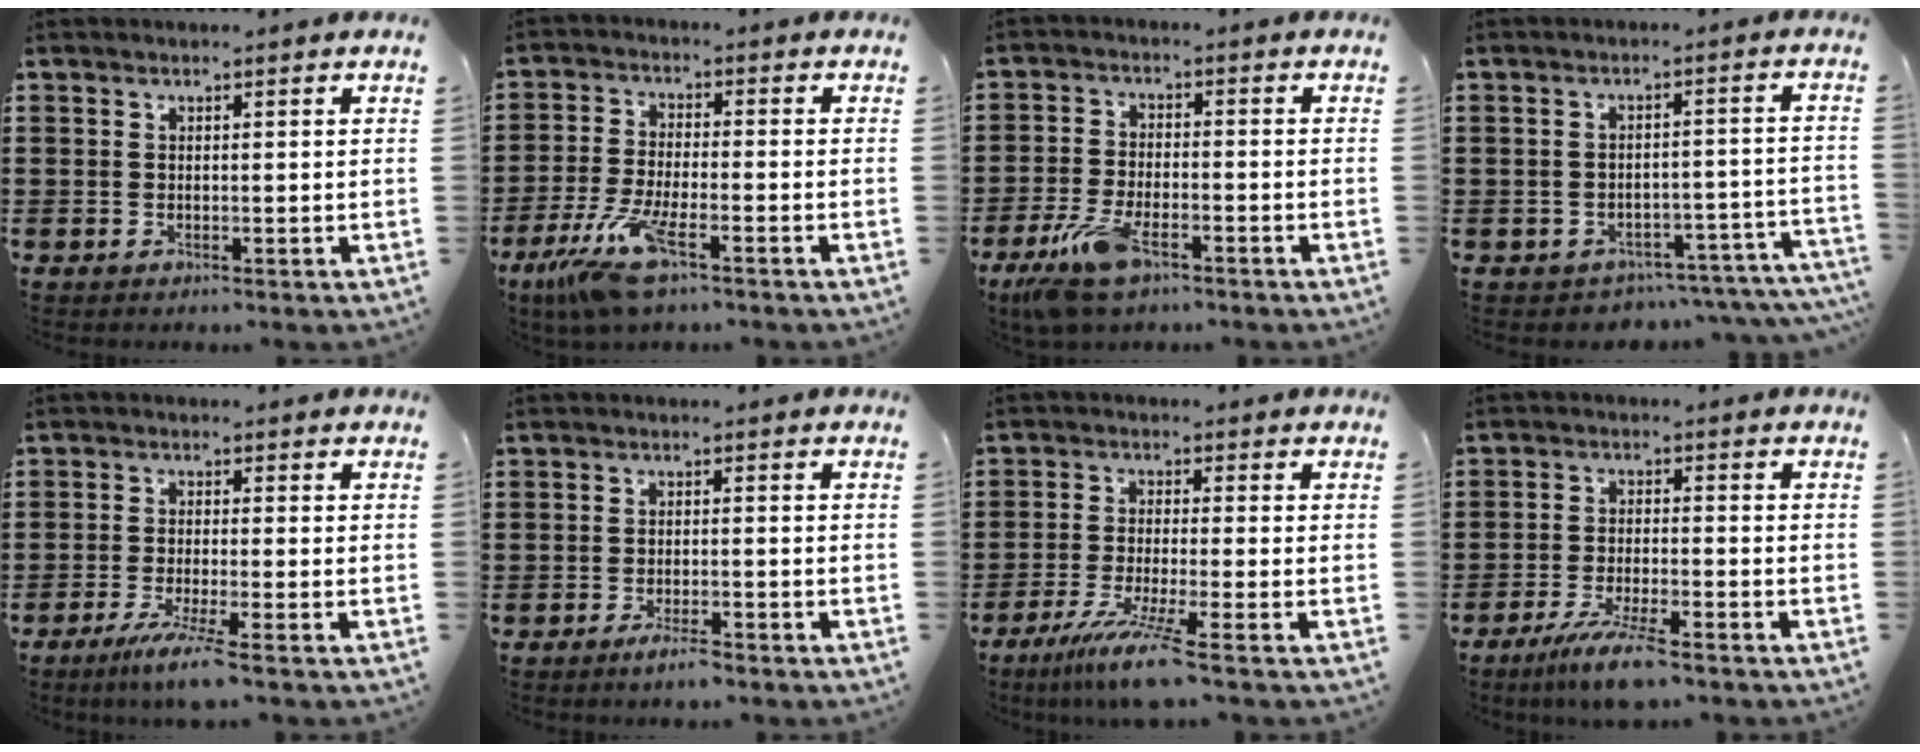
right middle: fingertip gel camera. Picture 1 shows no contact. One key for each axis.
{"total": 8.9, "fx": -5.8, "fy": 1.8, "fz": 6.4, "tx": -0.151, "ty": -0.019, "tz": -0.113}
{"total": 7.6, "fx": -5.0, "fy": 2.7, "fz": 5.0, "tx": -0.117, "ty": -0.009, "tz": -0.096}
{"total": 3.2, "fx": -3.0, "fy": 0.8, "fz": 0.4, "tx": -0.014, "ty": 0.006, "tz": -0.066}
{"total": 4.4, "fx": -3.1, "fy": -0.3, "fz": 3.0, "tx": -0.069, "ty": -0.020, "tz": -0.060}
{"total": 2.7, "fx": -1.9, "fy": 0.5, "fz": 1.8, "tx": -0.030, "ty": 0.001, "tz": -0.034}
{"total": 6.9, "fx": -4.9, "fy": -0.5, "fz": 4.8, "tx": -0.094, "ty": -0.023, "tz": -0.091}
{"total": 6.5, "fx": -5.1, "fy": 0.6, "fz": 4.1, "tx": -0.082, "ty": -0.012, "tz": -0.094}